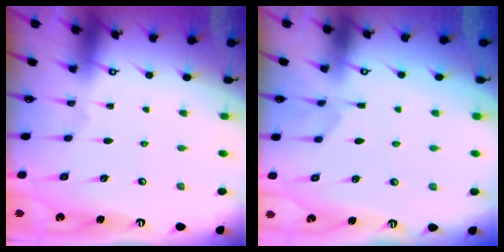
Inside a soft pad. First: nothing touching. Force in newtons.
{"total": 1.6, "press": 1.2, "slide": 1.2}